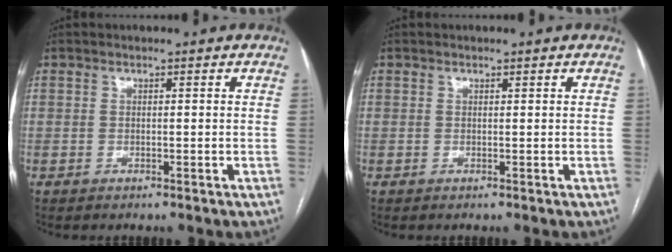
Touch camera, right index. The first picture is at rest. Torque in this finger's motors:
{"motor_torque": [-0.02, 0.09, -0.05, 0.00]}